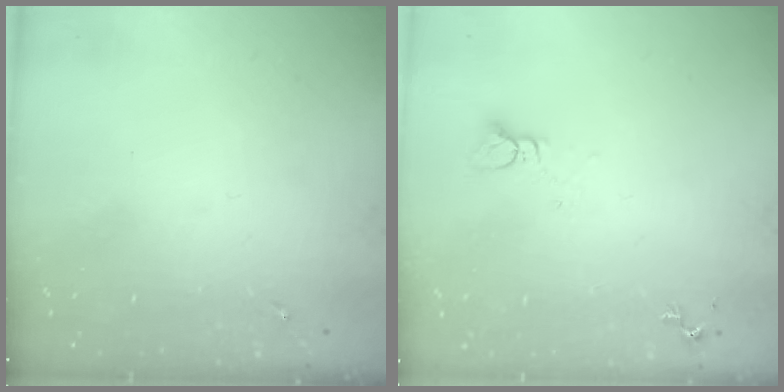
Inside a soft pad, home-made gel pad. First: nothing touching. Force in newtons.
{"total": 2.8, "press": 2.8, "slide": 0.1}